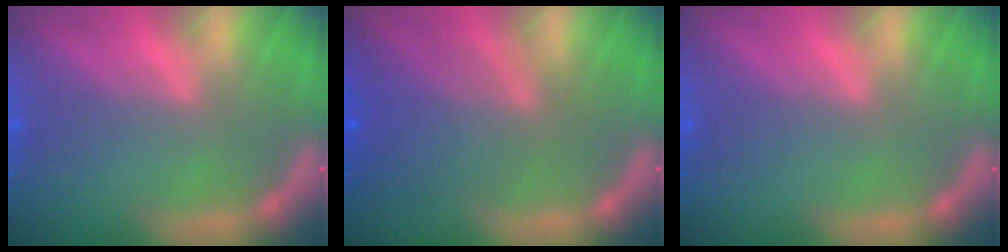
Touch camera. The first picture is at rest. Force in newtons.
{"total": 5.5}
{"total": 0.0}